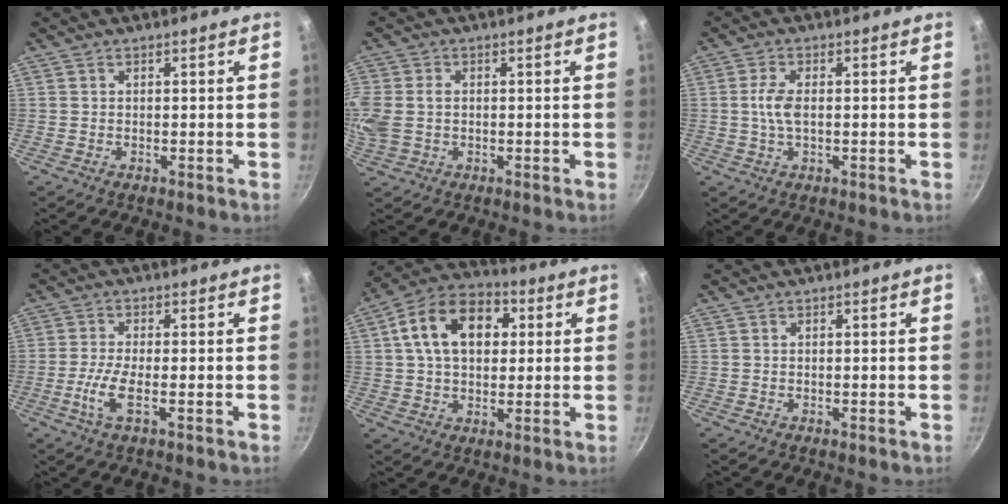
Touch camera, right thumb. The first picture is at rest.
{"total": 9.5, "force": [0.1, 7.2, 6.1], "torque": [-0.148, 0.006, 0.000]}
{"total": 4.2, "force": [0.0, 1.9, 3.7], "torque": [-0.084, 0.004, -0.003]}
{"total": 5.1, "force": [-1.5, 1.2, 4.7], "torque": [-0.112, 0.003, -0.036]}
{"total": 15.5, "force": [3.7, 10.6, 10.8], "torque": [-0.152, 0.019, 0.045]}
{"total": 0.0}